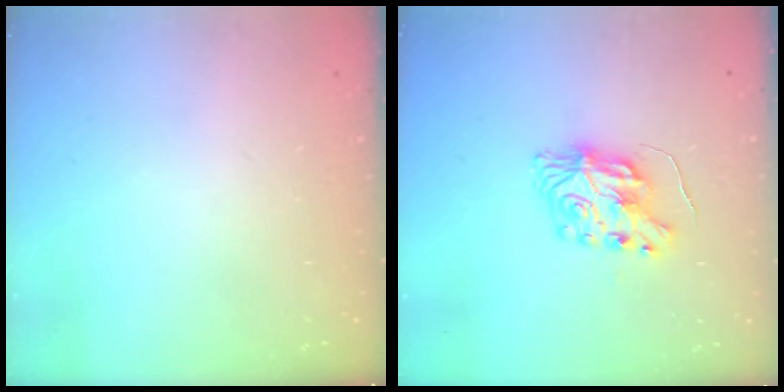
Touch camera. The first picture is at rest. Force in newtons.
{"total": 8.3, "press": 8.2, "slide": 0.2}